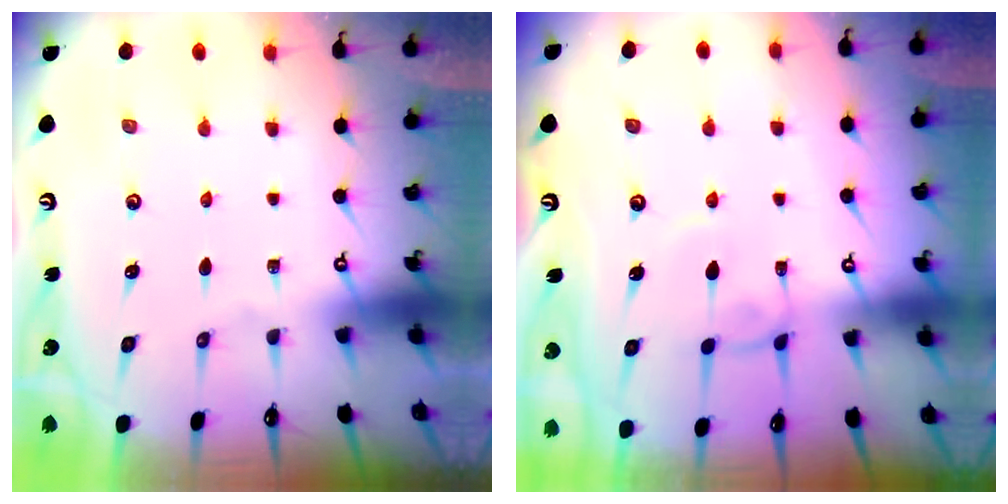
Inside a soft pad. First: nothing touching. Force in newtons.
{"total": 0.6, "press": 0.4, "slide": 0.4}